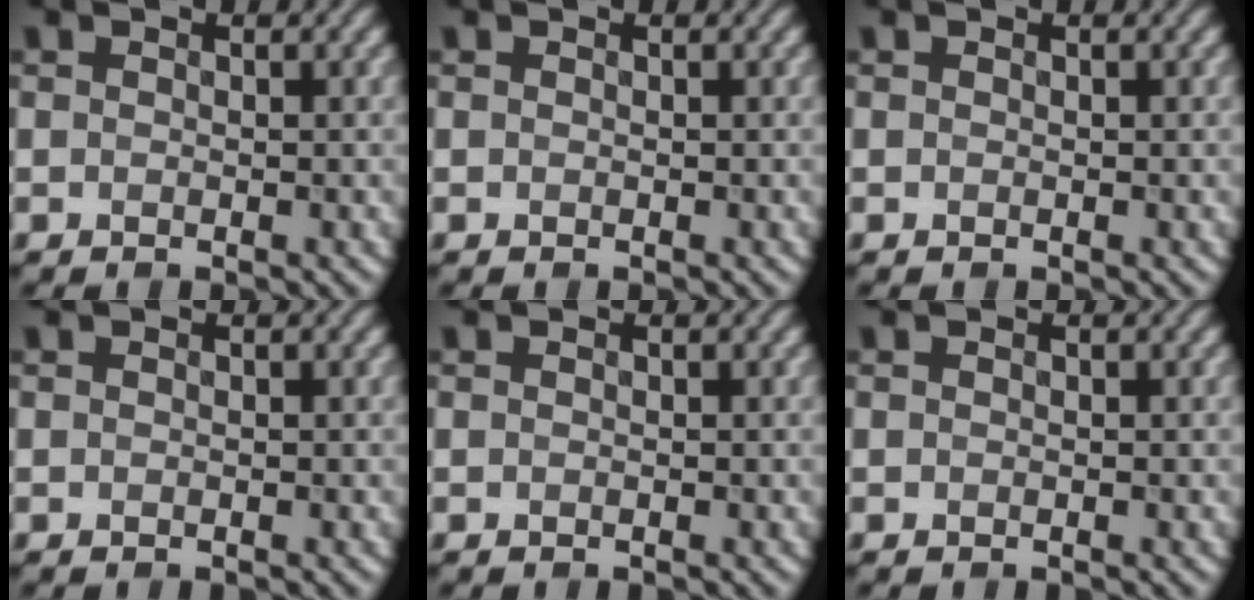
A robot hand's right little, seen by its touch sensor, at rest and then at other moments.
{"total": 0.0}
{"total": 0.0}
{"total": 0.0}
{"total": 0.0}
{"total": 0.0}